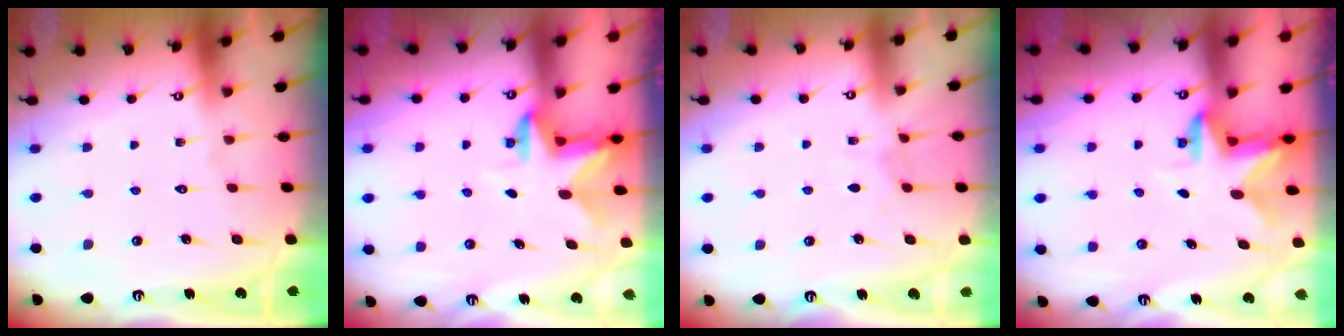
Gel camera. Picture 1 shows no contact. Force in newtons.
{"total": 2.9, "press": 2.8, "slide": 0.5}
{"total": 4.1, "press": 4.0, "slide": 0.5}
{"total": 2.9, "press": 2.8, "slide": 0.5}